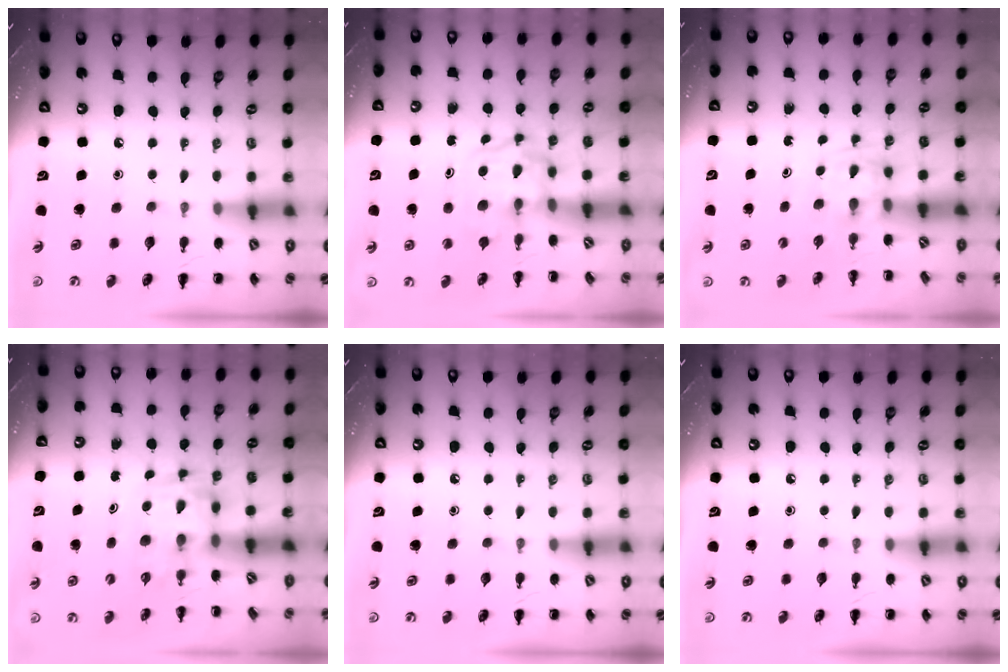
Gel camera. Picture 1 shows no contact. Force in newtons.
{"total": 3.6, "press": 3.6, "slide": 0.4}
{"total": 1.2, "press": 1.0, "slide": 0.7}
{"total": 3.4, "press": 3.4, "slide": 0.6}
{"total": 0.0}
{"total": 0.0}